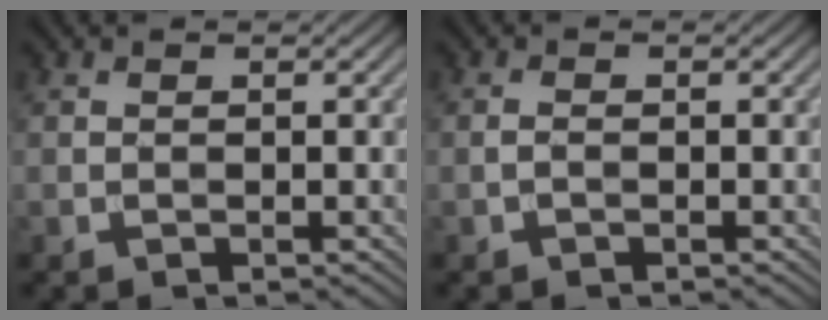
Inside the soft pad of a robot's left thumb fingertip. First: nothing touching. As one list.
[{"total": 0.8, "force": [-0.5, 0.4, 0.6], "torque": [-0.014, 0.001, -0.010]}]